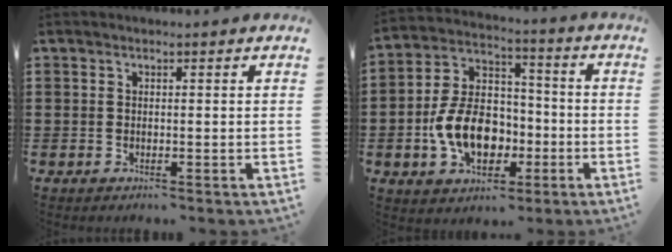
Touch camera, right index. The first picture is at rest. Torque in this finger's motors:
{"motor_torque": [2.14, 0.00, 1.05, 0.21]}